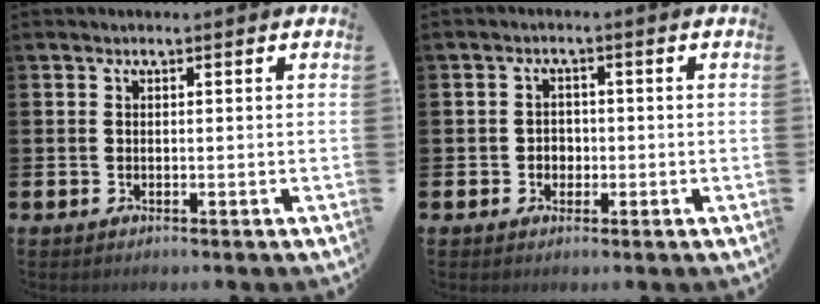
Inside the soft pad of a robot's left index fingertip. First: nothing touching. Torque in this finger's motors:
{"motor_torque": [-0.07, 0.12, 0.06, 0.00]}